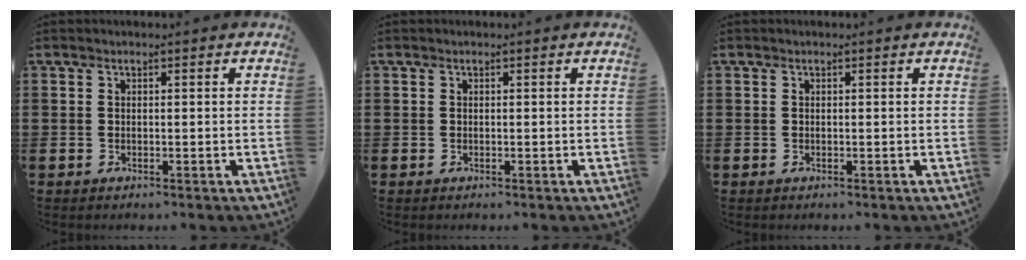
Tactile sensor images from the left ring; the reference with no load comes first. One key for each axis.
{"total": 0.0}
{"total": 0.0}